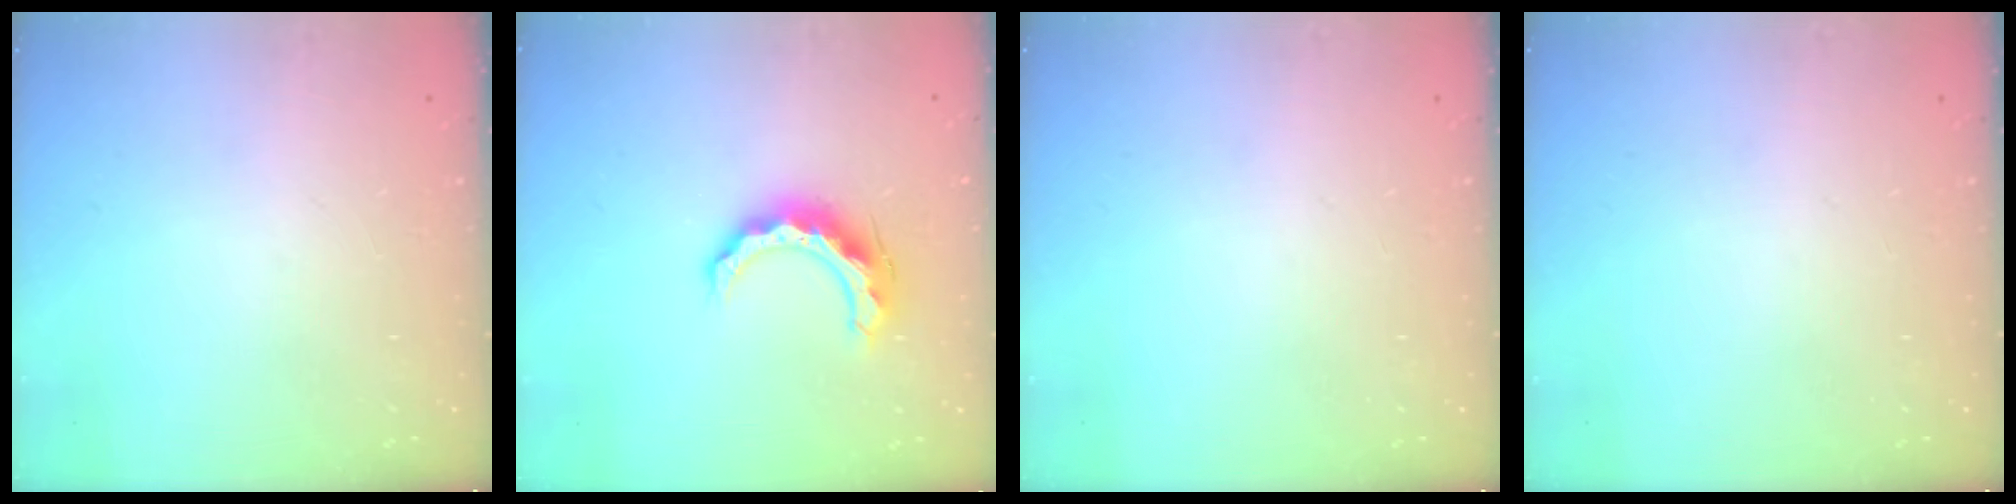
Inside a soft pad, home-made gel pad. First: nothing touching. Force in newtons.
{"total": 11.7, "press": 11.7, "slide": 0.3}
{"total": 0.0}
{"total": 0.0}